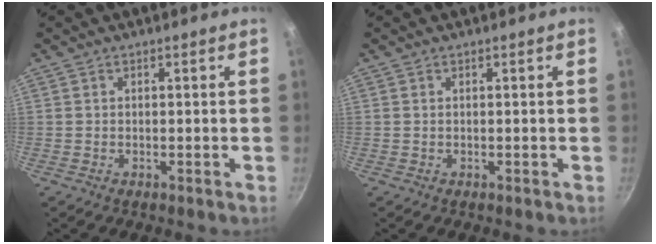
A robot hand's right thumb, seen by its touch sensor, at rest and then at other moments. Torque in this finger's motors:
{"motor_torque": [0.18, 0.07, 0.08, -0.29, 0.03]}